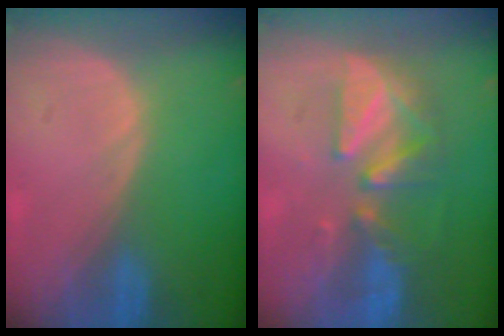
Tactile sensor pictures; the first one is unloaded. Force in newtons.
{"total": 7.9, "press": 7.8, "slide": 1.3}